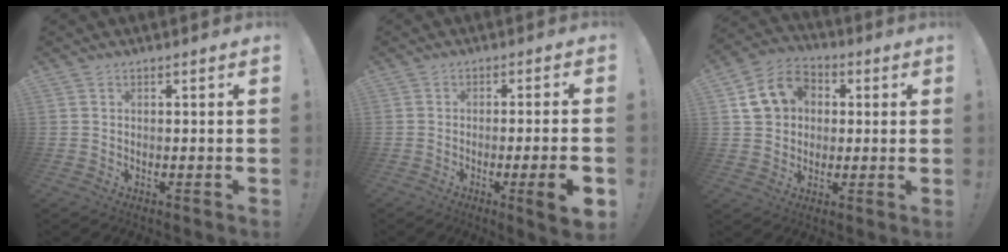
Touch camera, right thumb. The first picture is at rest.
{"total": 8.6, "force": [-2.7, -0.1, 8.1], "torque": [-0.119, -0.001, -0.043]}
{"total": 12.7, "force": [3.6, 10.7, 5.8], "torque": [-0.088, 0.005, 0.079]}